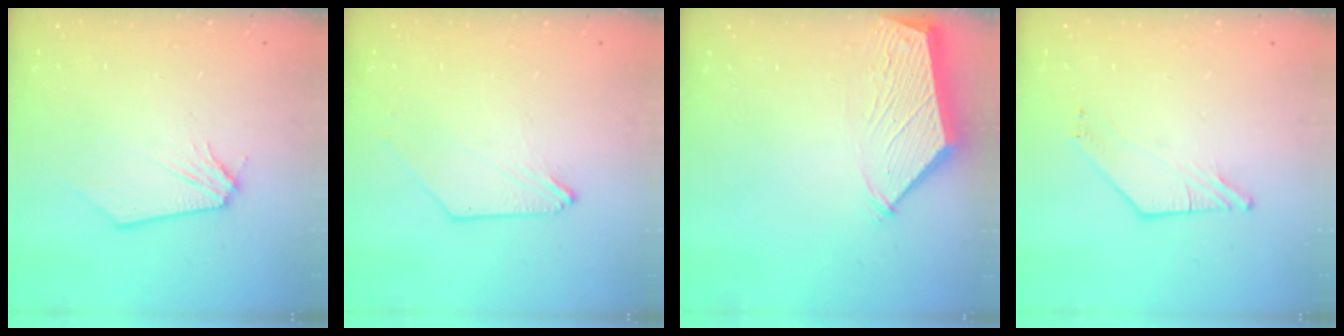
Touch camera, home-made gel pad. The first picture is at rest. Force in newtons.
{"total": 0.0}
{"total": 3.6, "press": 3.5, "slide": 0.5}
{"total": 3.2, "press": 3.2, "slide": 0.4}